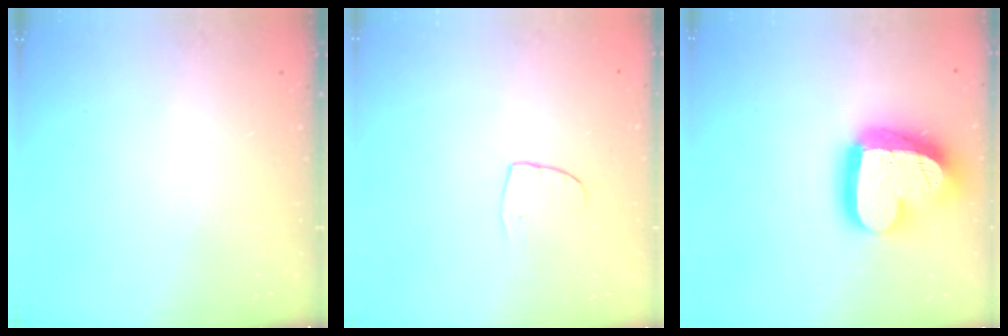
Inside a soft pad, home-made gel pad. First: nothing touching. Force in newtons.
{"total": 4.2, "press": 4.2, "slide": 0.3}
{"total": 23.3, "press": 23.3, "slide": 1.9}